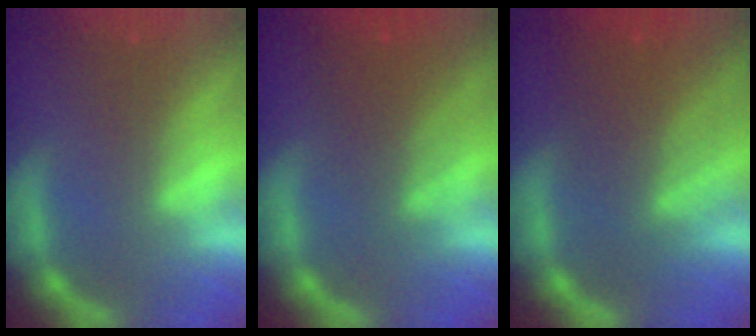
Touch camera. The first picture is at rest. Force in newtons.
{"total": 4.5}
{"total": 7.0}